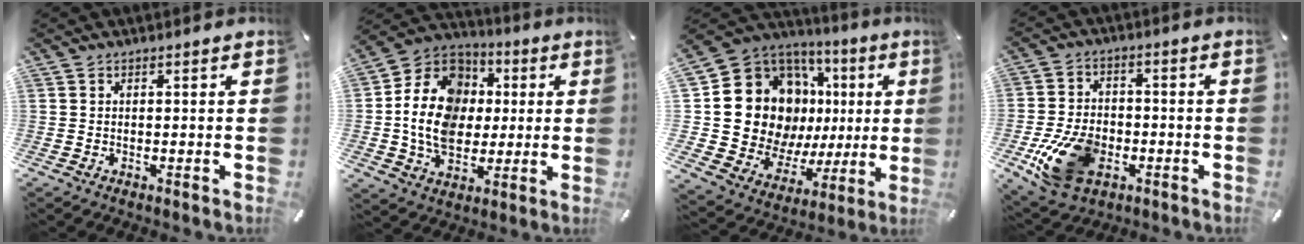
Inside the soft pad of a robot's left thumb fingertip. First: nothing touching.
{"total": 17.0, "force": [0.4, 14.2, 9.5], "torque": [-0.203, 0.015, 0.011]}
{"total": 20.4, "force": [4.5, 16.5, 11.3], "torque": [-0.199, -0.048, 0.108]}
{"total": 14.2, "force": [-4.8, 9.7, 9.2], "torque": [-0.193, 0.013, -0.085]}